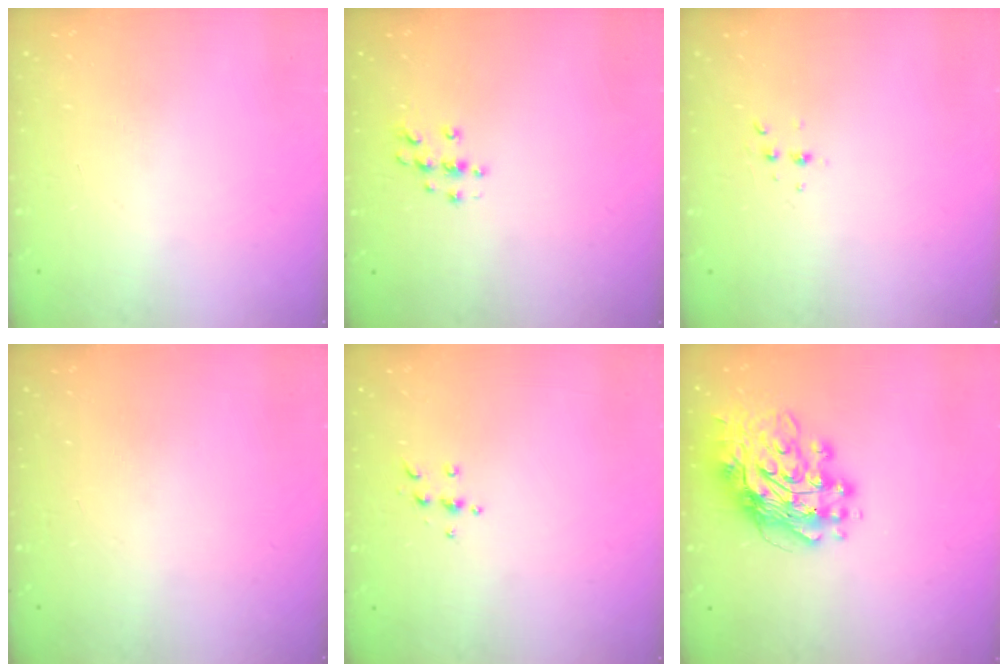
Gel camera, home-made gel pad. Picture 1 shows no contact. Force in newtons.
{"total": 4.5, "press": 4.5, "slide": 0.5}
{"total": 3.1, "press": 3.0, "slide": 0.9}
{"total": 0.0}
{"total": 5.3, "press": 5.3, "slide": 0.5}
{"total": 17.5, "press": 17.4, "slide": 1.7}